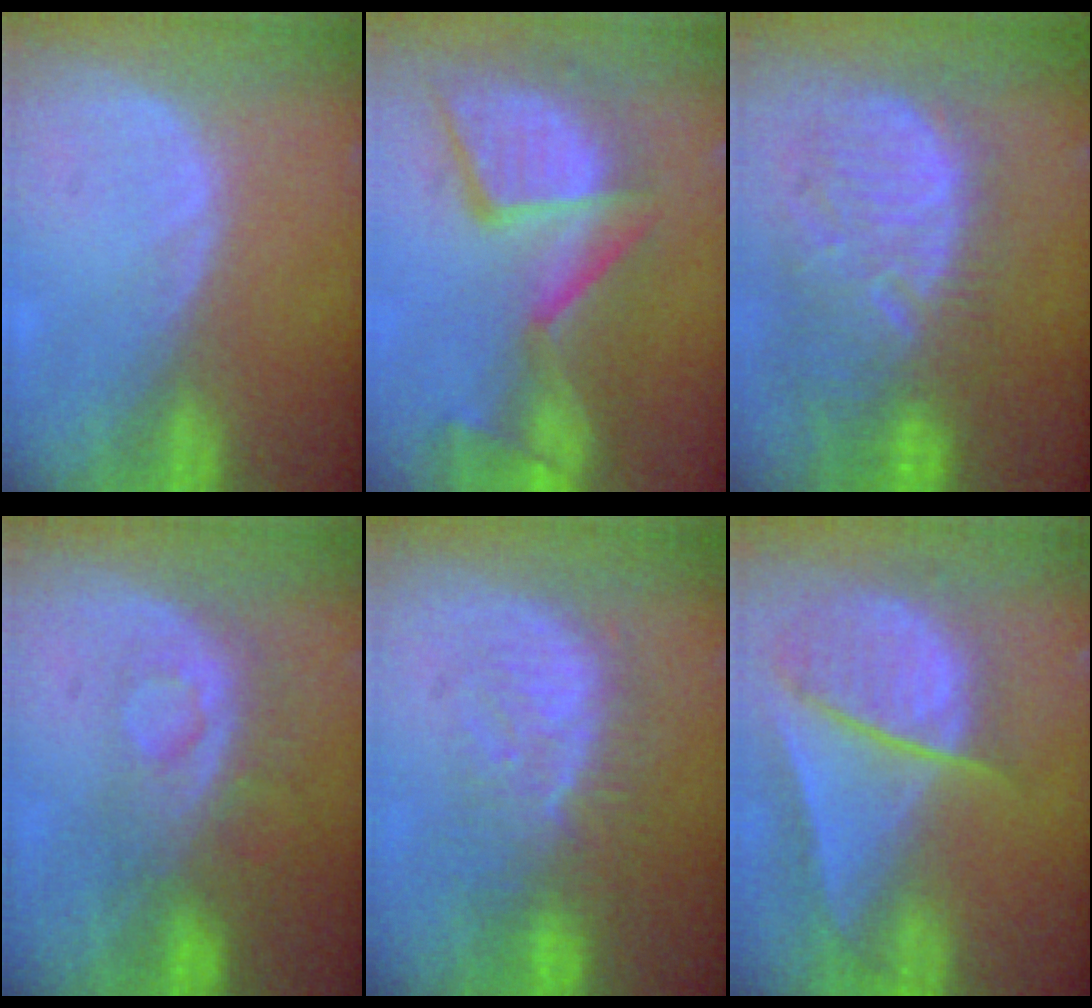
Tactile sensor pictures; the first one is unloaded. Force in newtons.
{"total": 13.4, "press": 11.3, "slide": 7.3}
{"total": 12.3, "press": 11.3, "slide": 4.8}
{"total": 8.5, "press": 7.1, "slide": 4.6}
{"total": 8.0, "press": 7.8, "slide": 1.6}
{"total": 9.6, "press": 8.2, "slide": 4.9}